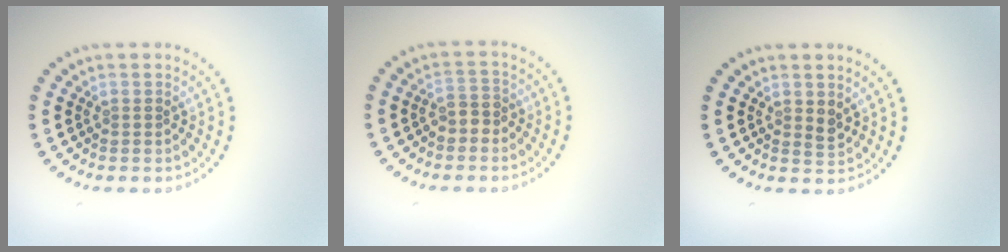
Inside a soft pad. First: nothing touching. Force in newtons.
{"total": 1.7, "press": 1.5, "slide": 0.8}
{"total": 1.1, "press": 1.0, "slide": 0.4}